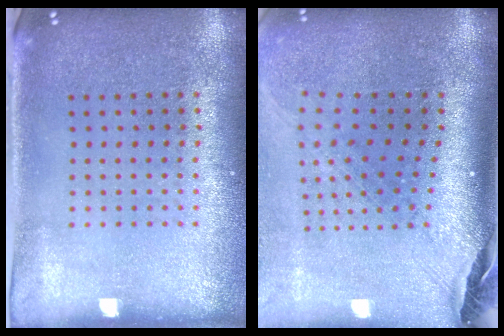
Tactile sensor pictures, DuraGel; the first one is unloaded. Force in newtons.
{"total": 2.3, "press": 1.8, "slide": 1.4}